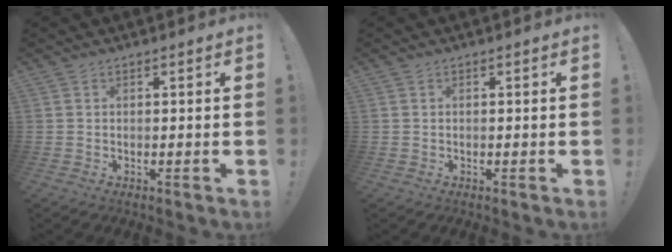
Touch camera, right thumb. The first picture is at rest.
{"total": 0.0}